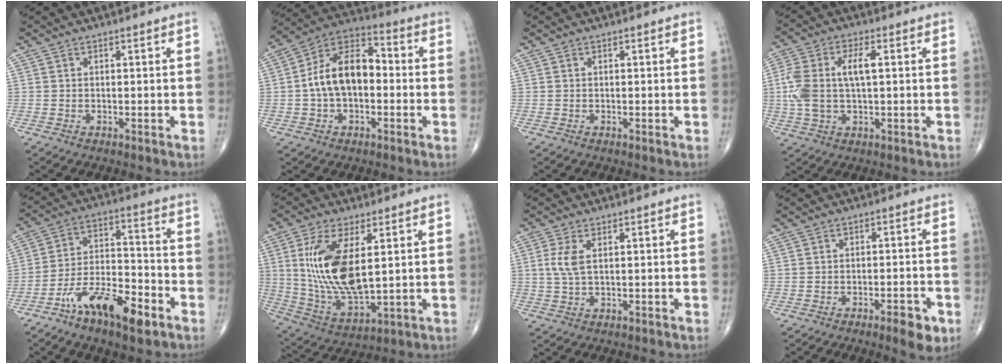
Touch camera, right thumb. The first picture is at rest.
{"total": 13.1, "force": [-0.7, 8.0, 10.4], "torque": [-0.171, 0.041, -0.024]}
{"total": 0.0}
{"total": 10.8, "force": [1.1, 5.0, 9.5], "torque": [-0.221, 0.016, 0.023]}
{"total": 14.7, "force": [-8.3, 5.6, 10.8], "torque": [-0.181, 0.055, -0.148]}
{"total": 16.2, "force": [3.3, 6.8, 14.3], "torque": [-0.284, -0.025, 0.076]}
{"total": 3.6, "force": [0.8, 1.4, 3.2], "torque": [-0.084, 0.002, 0.021]}
{"total": 5.3, "force": [-2.8, 1.5, 4.3], "torque": [-0.055, 0.007, -0.037]}